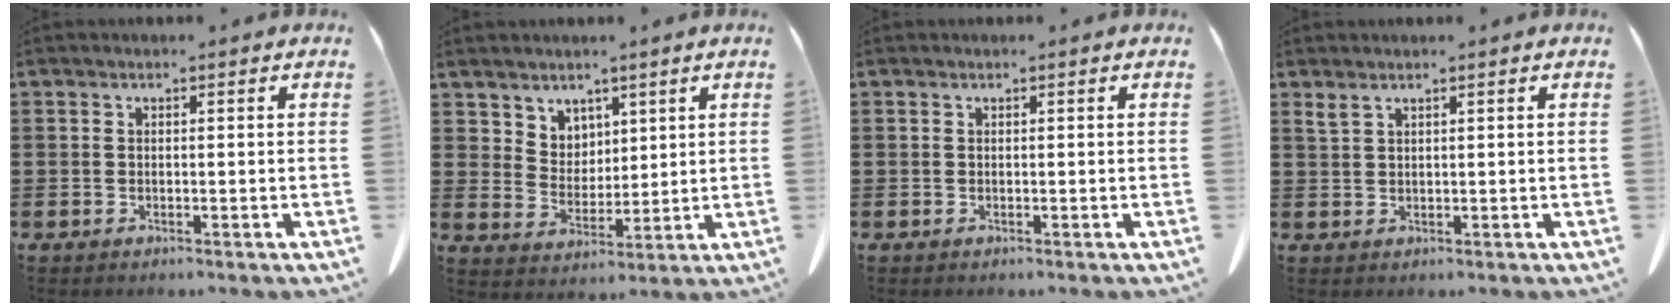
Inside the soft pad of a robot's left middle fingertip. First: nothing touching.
{"total": 5.0, "force": [3.9, 3.1, 0.2], "torque": [-0.023, -0.005, 0.074]}
{"total": 0.0}
{"total": 1.4, "force": [1.2, 0.2, 0.8], "torque": [-0.020, -0.001, 0.022]}